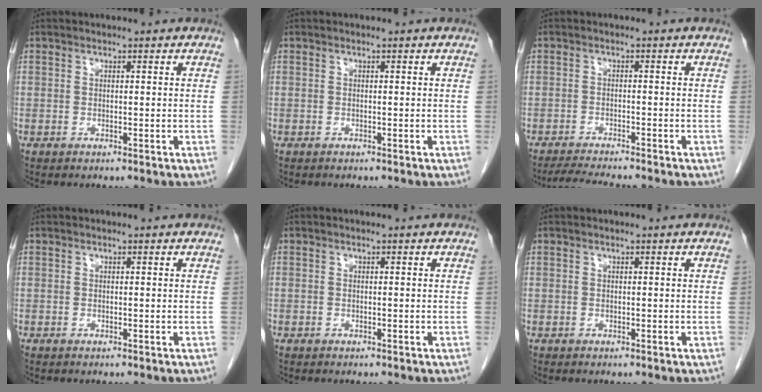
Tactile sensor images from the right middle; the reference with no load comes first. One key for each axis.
{"total": 0.0}
{"total": 6.1, "fx": -5.6, "fy": 0.0, "fz": 2.4, "tx": -0.039, "ty": -0.017, "tz": -0.092}
{"total": 0.0}
{"total": 0.0}
{"total": 0.0}